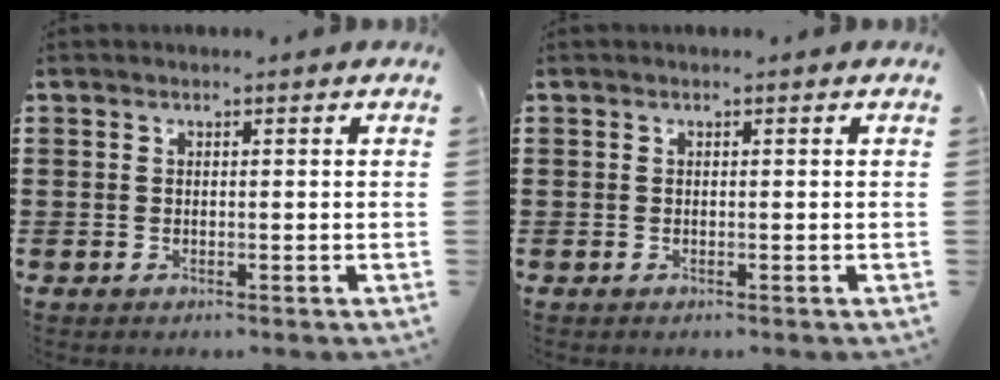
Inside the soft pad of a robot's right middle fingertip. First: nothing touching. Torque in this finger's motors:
{"motor_torque": [-2.14, 0.00, 0.04, 0.00]}